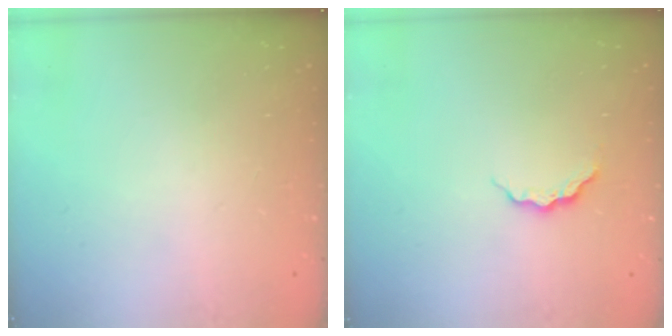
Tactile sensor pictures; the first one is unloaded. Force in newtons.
{"total": 5.1, "press": 5.0, "slide": 0.4}